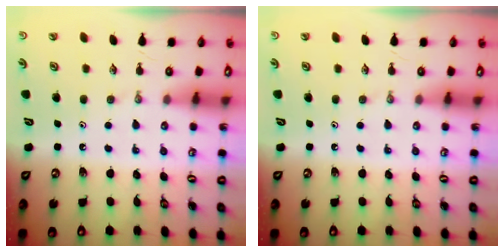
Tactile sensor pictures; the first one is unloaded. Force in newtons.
{"total": 0.0}